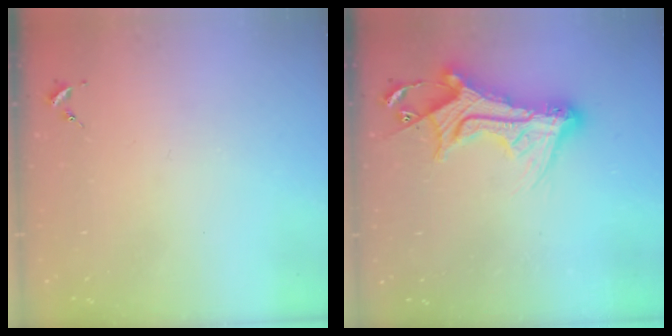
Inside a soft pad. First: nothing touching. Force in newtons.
{"total": 15.5, "press": 15.4, "slide": 1.5}